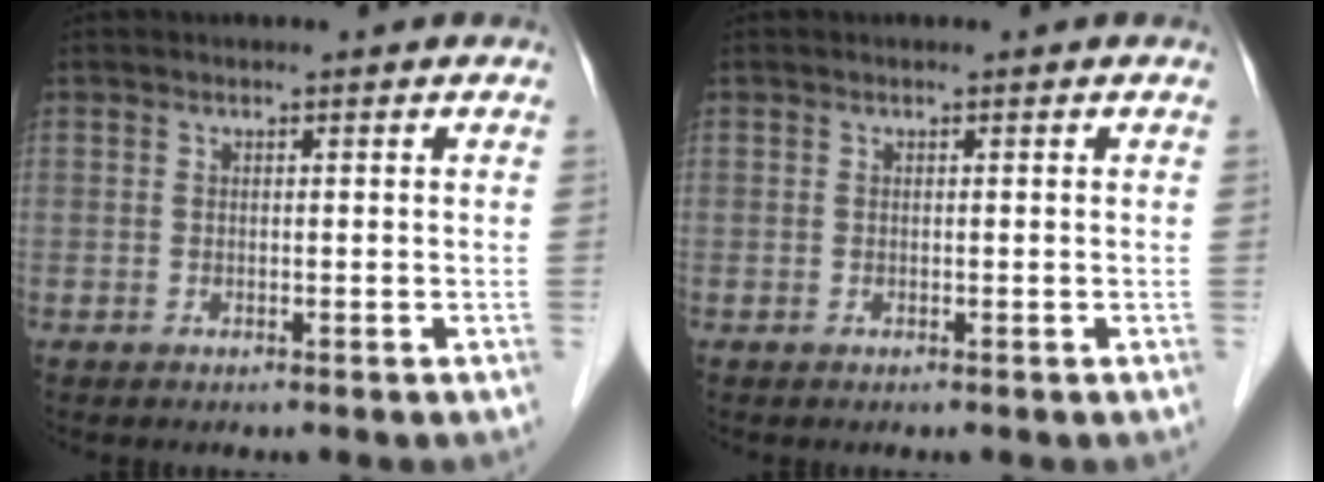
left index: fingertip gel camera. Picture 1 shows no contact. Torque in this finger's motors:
{"motor_torque": [0.01, -0.01, 0.00, 0.00]}